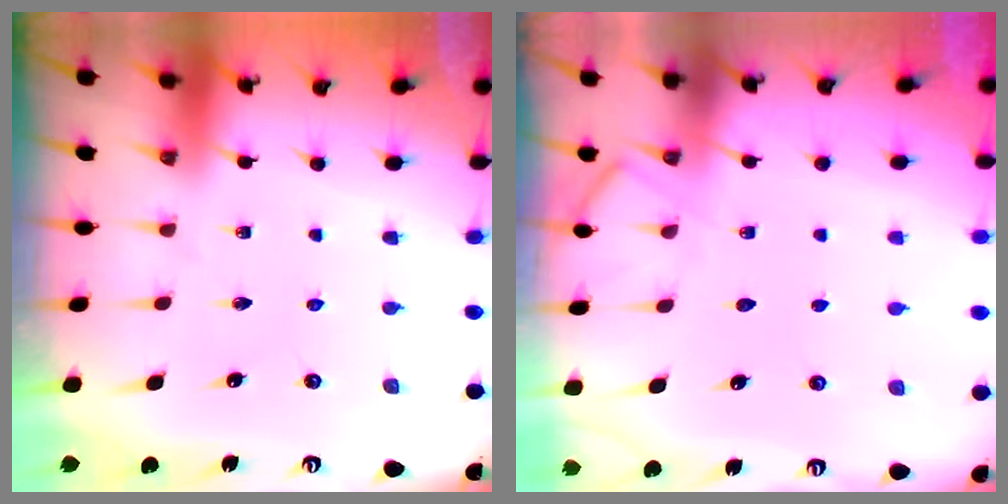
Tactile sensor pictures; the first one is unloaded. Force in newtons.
{"total": 5.1, "press": 5.1, "slide": 0.5}